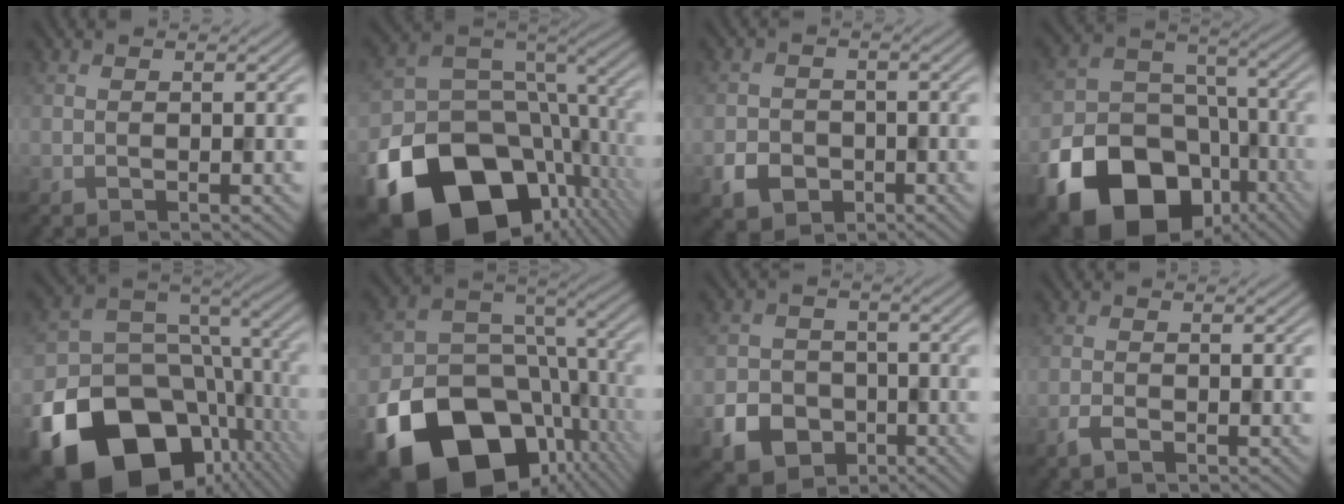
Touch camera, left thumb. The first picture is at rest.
{"total": 21.0, "force": [-9.2, 14.7, 11.8], "torque": [-0.262, -0.039, -0.132]}
{"total": 4.1, "force": [-1.8, 3.4, 1.5], "torque": [-0.030, -0.009, -0.037]}
{"total": 21.8, "force": [-11.5, 16.2, 9.2], "torque": [-0.191, -0.074, -0.192]}
{"total": 22.4, "force": [-10.3, 16.4, 11.2], "torque": [-0.236, -0.047, -0.153]}
{"total": 22.5, "force": [-10.6, 16.5, 11.1], "torque": [-0.230, -0.056, -0.154]}
{"total": 6.7, "force": [-3.1, 5.4, 2.4], "torque": [-0.047, -0.013, -0.065]}
{"total": 1.9, "force": [-1.2, 0.9, 1.2], "torque": [-0.027, -0.002, -0.026]}